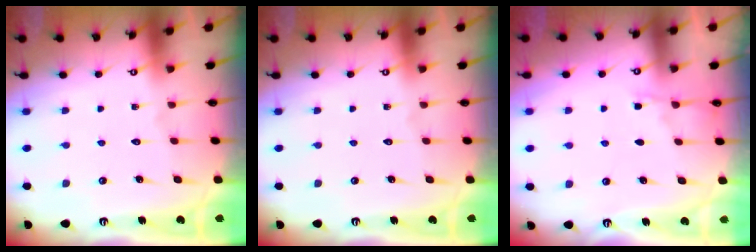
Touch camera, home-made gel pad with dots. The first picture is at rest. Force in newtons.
{"total": 0.0}
{"total": 2.9, "press": 2.9, "slide": 0.4}